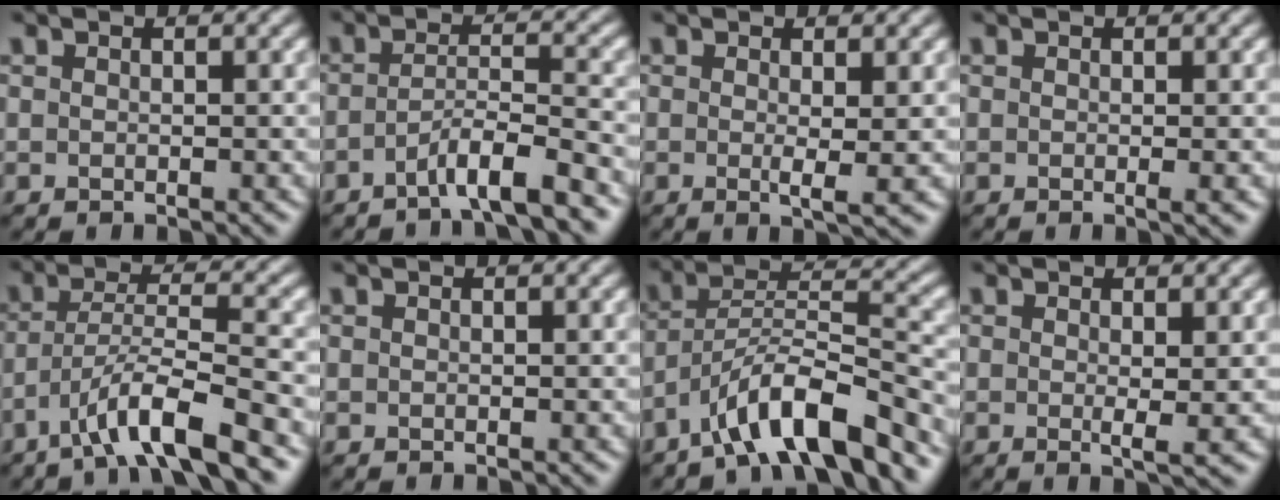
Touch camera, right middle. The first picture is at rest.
{"total": 4.2, "force": [-2.8, 0.5, 3.1], "torque": [-0.052, 0.008, -0.058]}
{"total": 2.0, "force": [0.1, 0.2, 2.0], "torque": [-0.035, -0.008, 0.001]}
{"total": 0.8, "force": [-0.1, 0.1, 0.8], "torque": [-0.013, -0.004, -0.002]}
{"total": 6.5, "force": [-4.2, 0.8, 4.9], "torque": [-0.085, 0.010, -0.079]}
{"total": 0.0}
{"total": 8.6, "force": [-5.9, 2.1, 5.9], "torque": [-0.096, 0.014, -0.107]}
{"total": 1.7, "force": [0.2, 0.1, 1.7], "torque": [-0.028, -0.008, 0.002]}